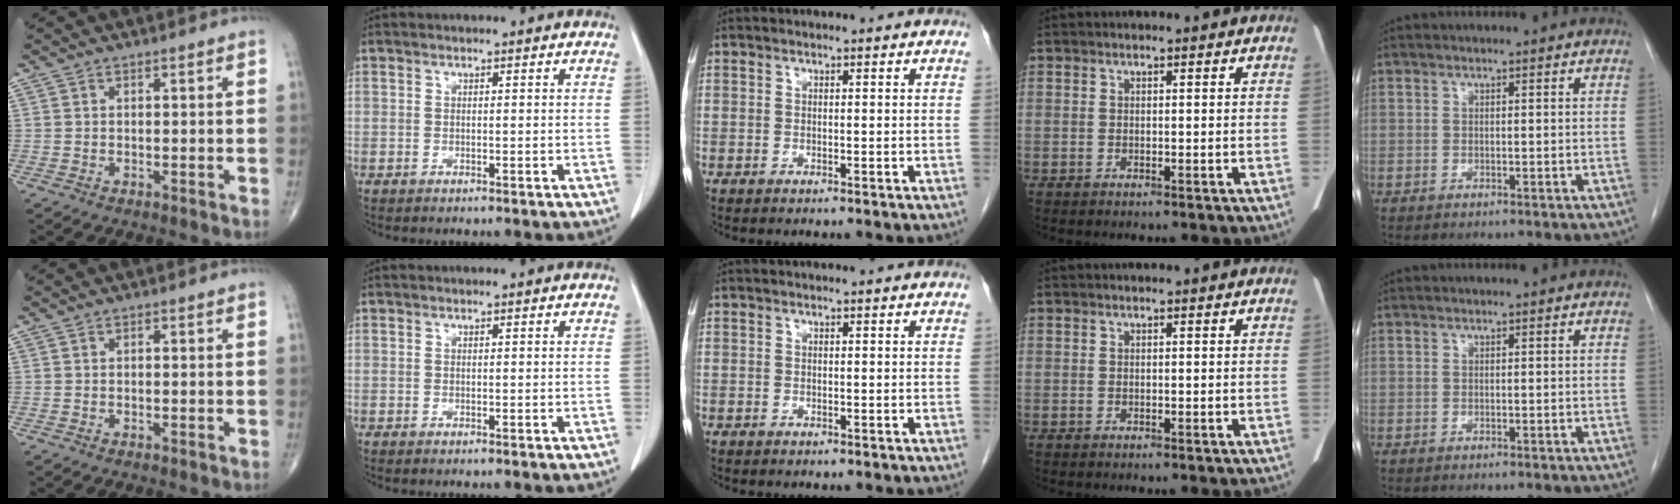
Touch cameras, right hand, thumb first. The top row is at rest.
{}